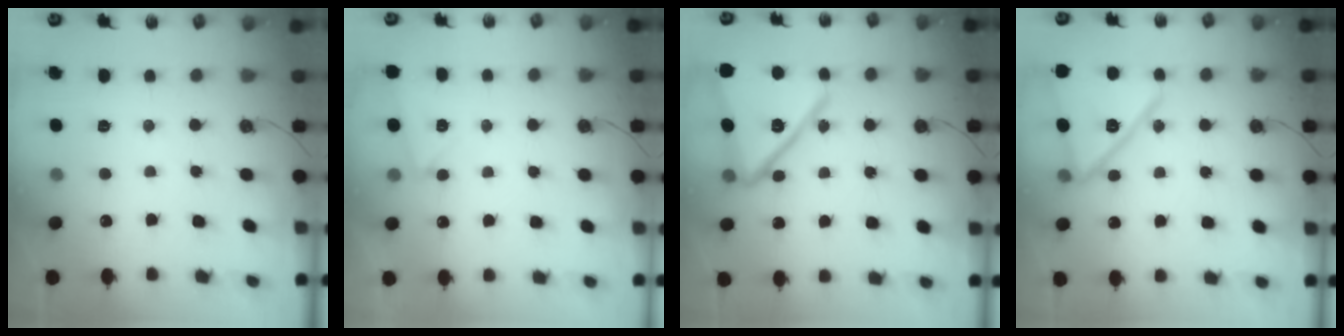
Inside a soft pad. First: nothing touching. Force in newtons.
{"total": 4.3, "press": 3.8, "slide": 2.1}
{"total": 20.3, "press": 20.2, "slide": 1.3}
{"total": 16.7, "press": 16.7, "slide": 1.0}